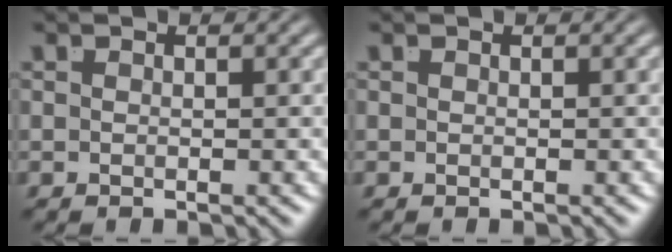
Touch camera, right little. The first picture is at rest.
{"total": 0.0}